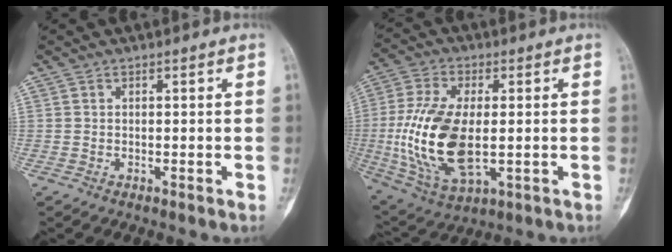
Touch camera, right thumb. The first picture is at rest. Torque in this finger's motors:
{"motor_torque": [2.31, 2.07, 1.34, -1.44, 0.51]}